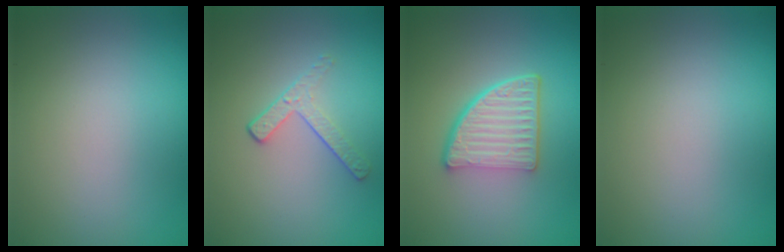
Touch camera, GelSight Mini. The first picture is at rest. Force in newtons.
{"total": 1.8, "press": 1.1, "slide": 1.4}
{"total": 5.4, "press": 3.8, "slide": 3.8}
{"total": 0.0}